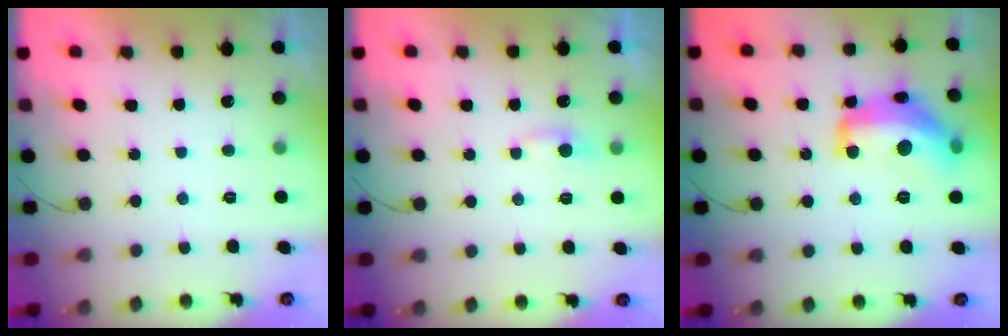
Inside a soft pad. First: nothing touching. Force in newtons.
{"total": 3.6, "press": 3.6, "slide": 0.4}
{"total": 18.4, "press": 18.4, "slide": 1.0}